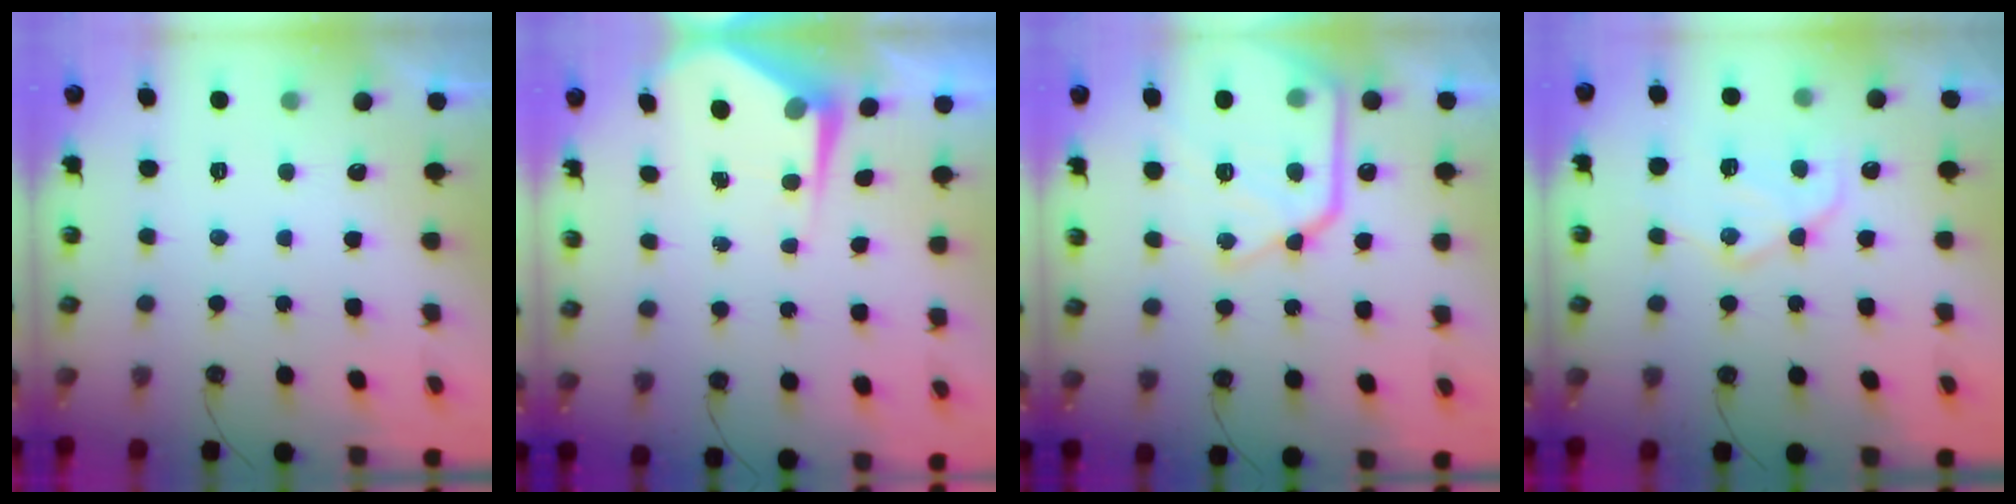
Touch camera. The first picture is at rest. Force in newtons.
{"total": 5.9, "press": 5.9, "slide": 0.4}
{"total": 19.6, "press": 19.5, "slide": 1.1}
{"total": 14.8, "press": 14.7, "slide": 1.5}